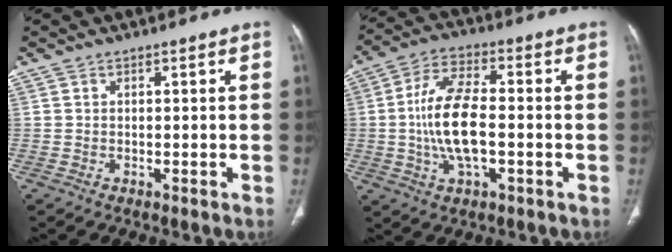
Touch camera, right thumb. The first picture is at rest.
{"total": 12.9, "force": [-1.3, 5.7, 11.5], "torque": [-0.228, 0.016, -0.028]}